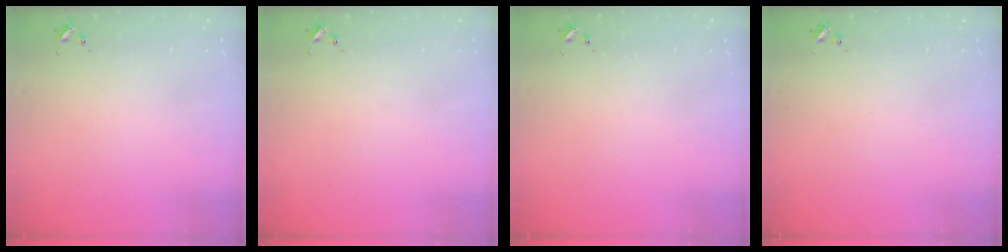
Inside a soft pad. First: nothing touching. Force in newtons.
{"total": 0.0}
{"total": 0.0}
{"total": 0.0}